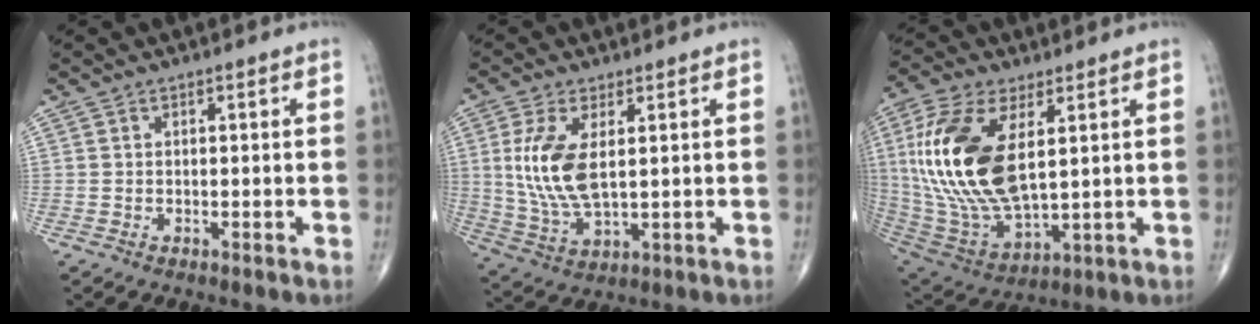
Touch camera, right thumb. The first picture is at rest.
{"total": 11.0, "force": [2.0, 4.9, 9.6], "torque": [-0.209, -0.013, 0.049]}
{"total": 22.4, "force": [4.5, 10.8, 19.1], "torque": [-0.407, -0.025, 0.091]}